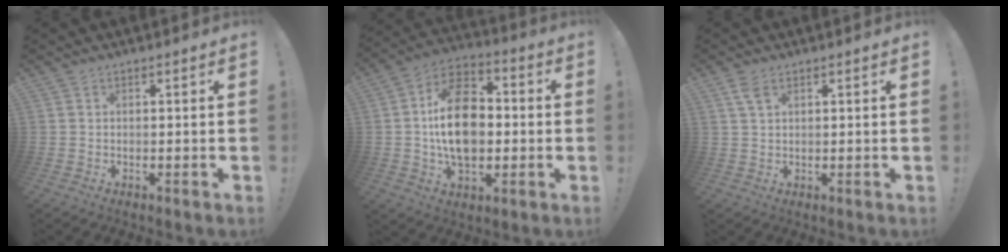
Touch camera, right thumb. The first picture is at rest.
{"total": 19.2, "force": [-0.7, 12.9, 14.2], "torque": [-0.248, 0.017, -0.012]}
{"total": 3.7, "force": [2.0, 1.7, 2.6], "torque": [-0.049, -0.002, 0.037]}